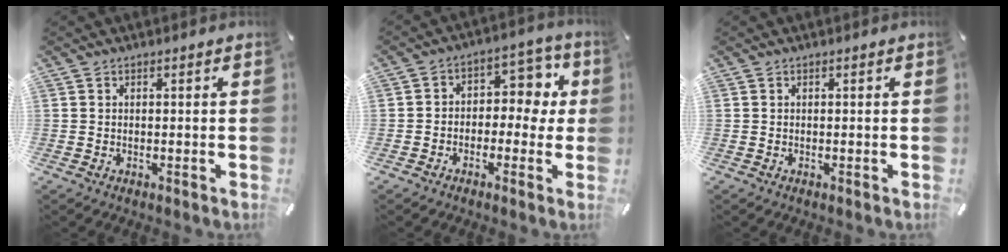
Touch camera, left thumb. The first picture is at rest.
{"total": 7.3, "force": [0.2, 5.9, 4.3], "torque": [-0.054, 0.003, -0.002]}
{"total": 0.0}